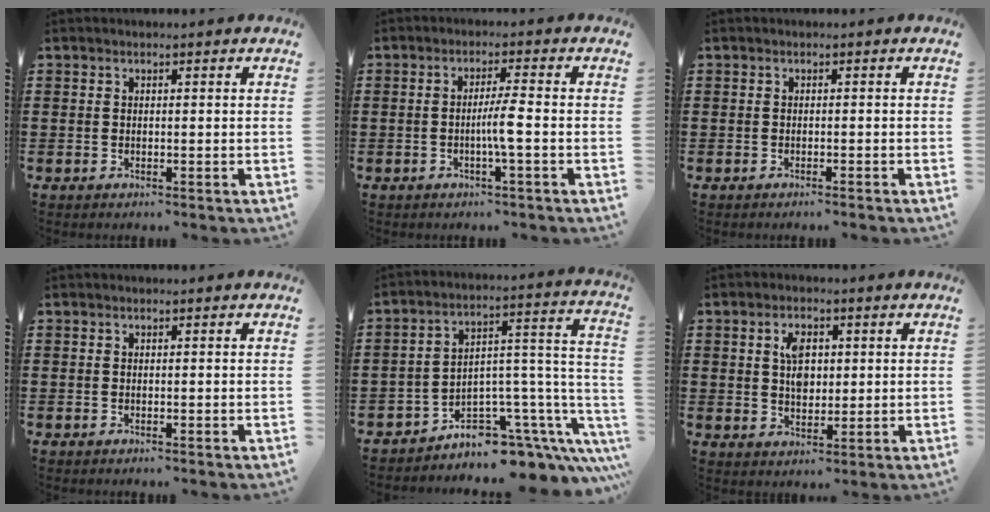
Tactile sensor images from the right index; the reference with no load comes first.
{"total": 3.6, "force": [-0.9, -0.3, 3.5], "torque": [-0.063, -0.005, -0.020]}
{"total": 0.6, "force": [-0.5, -0.1, 0.2], "torque": [-0.005, -0.001, -0.010]}
{"total": 0.0}
{"total": 6.8, "force": [-4.9, 3.8, 2.8], "torque": [-0.049, -0.010, -0.082]}
{"total": 4.5, "force": [1.0, 2.8, 3.4], "torque": [-0.059, 0.006, 0.012]}